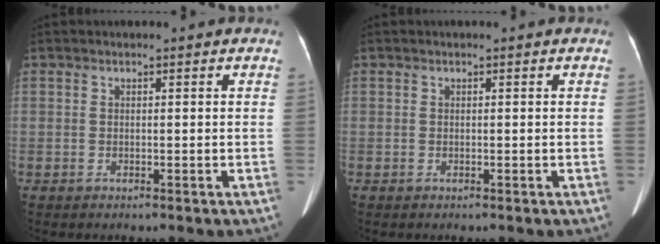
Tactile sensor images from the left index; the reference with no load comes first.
{"total": 0.0}